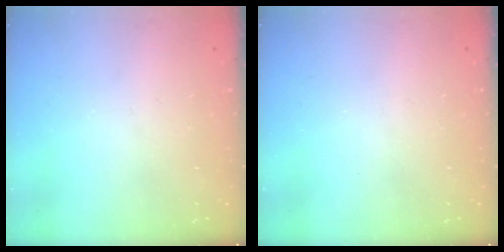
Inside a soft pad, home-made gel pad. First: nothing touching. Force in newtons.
{"total": 0.0}